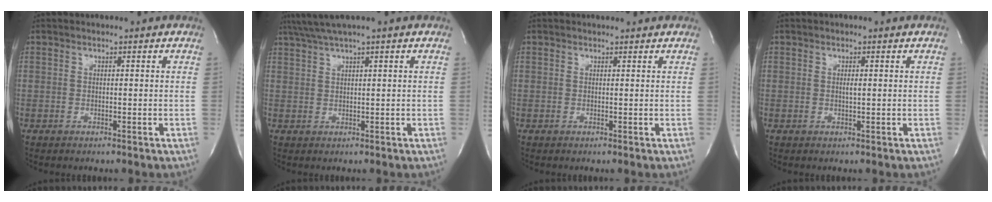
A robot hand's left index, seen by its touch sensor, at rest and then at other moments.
{"total": 3.8, "force": [2.8, -1.0, 2.3], "torque": [-0.051, 0.016, 0.059]}
{"total": 1.0, "force": [1.0, 0.1, 0.1], "torque": [-0.009, 0.002, 0.013]}
{"total": 0.8, "force": [0.0, 0.0, 0.8], "torque": [-0.018, -0.003, 0.000]}